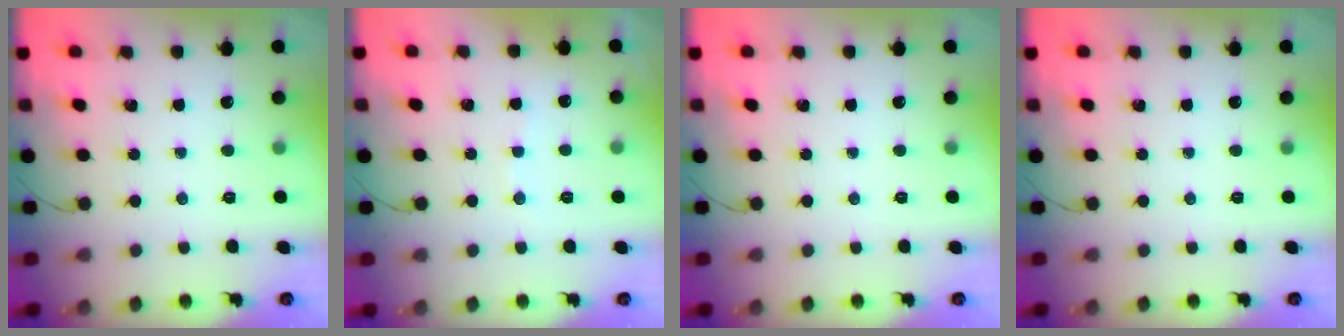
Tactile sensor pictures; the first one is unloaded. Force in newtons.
{"total": 4.6, "press": 4.5, "slide": 0.7}
{"total": 0.0}
{"total": 0.0}